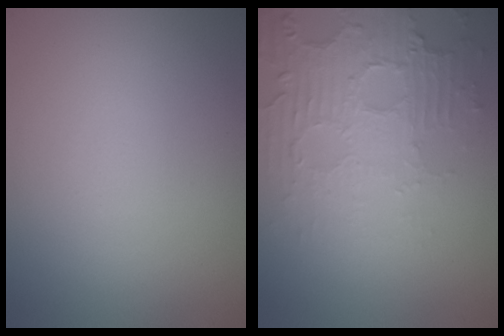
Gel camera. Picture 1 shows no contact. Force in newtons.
{"total": 5.5, "press": 3.7, "slide": 4.0}